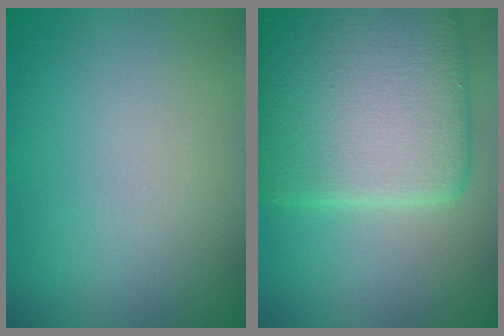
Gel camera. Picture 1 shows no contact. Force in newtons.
{"total": 12.5, "press": 12.5, "slide": 0.2}